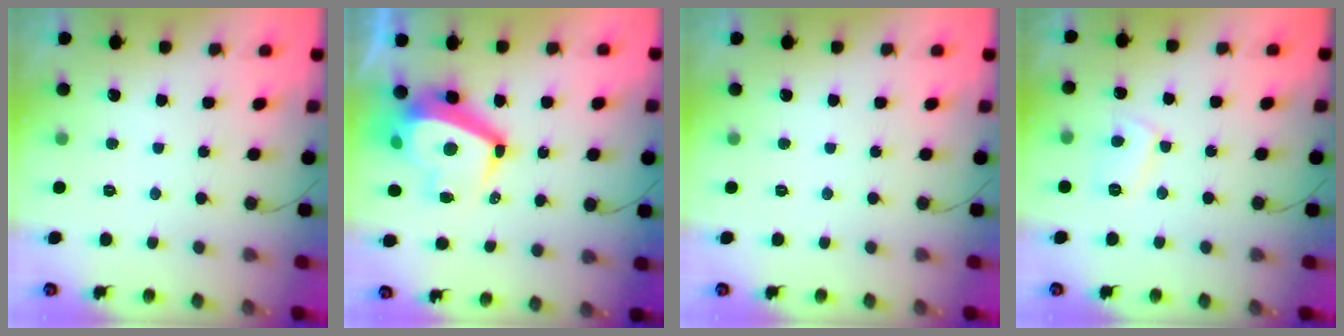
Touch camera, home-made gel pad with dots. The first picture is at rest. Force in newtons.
{"total": 11.6, "press": 11.2, "slide": 3.1}
{"total": 0.0}
{"total": 6.0, "press": 5.9, "slide": 0.6}